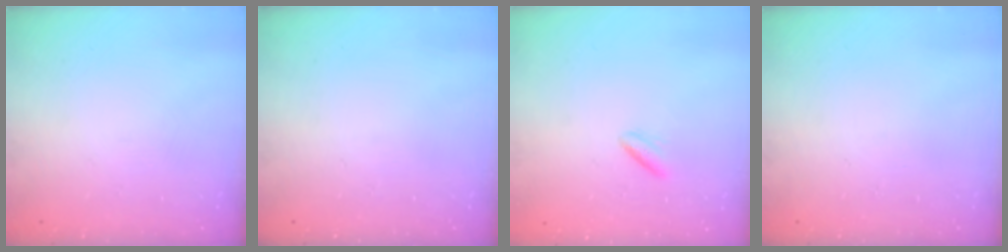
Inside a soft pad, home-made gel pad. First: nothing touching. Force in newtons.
{"total": 0.0}
{"total": 2.6, "press": 2.5, "slide": 0.9}
{"total": 0.0}